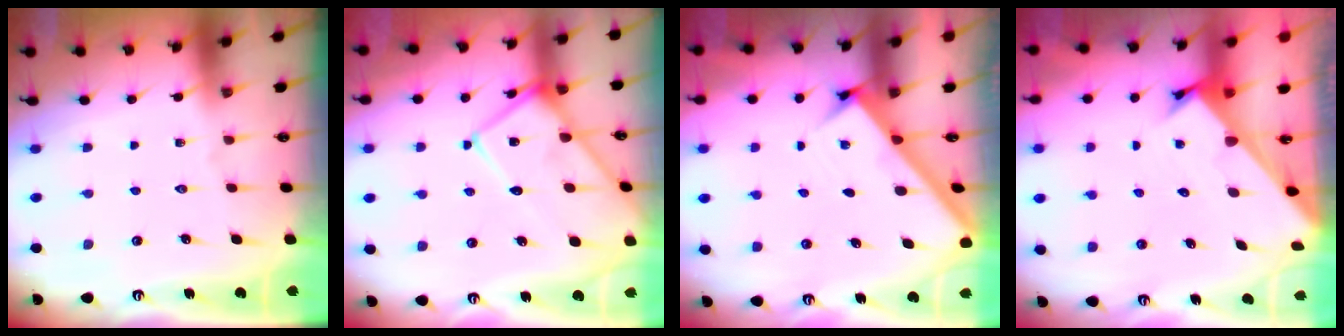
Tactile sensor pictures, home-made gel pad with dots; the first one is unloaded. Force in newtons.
{"total": 13.2, "press": 13.2, "slide": 1.3}
{"total": 2.4, "press": 2.4, "slide": 0.2}
{"total": 2.4, "press": 2.4, "slide": 0.2}